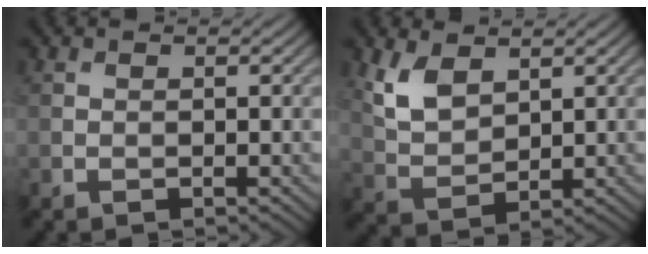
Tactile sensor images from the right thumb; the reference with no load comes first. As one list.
[{"total": 5.6, "force": [3.0, 3.1, 3.6], "torque": [-0.090, -0.005, 0.064]}]